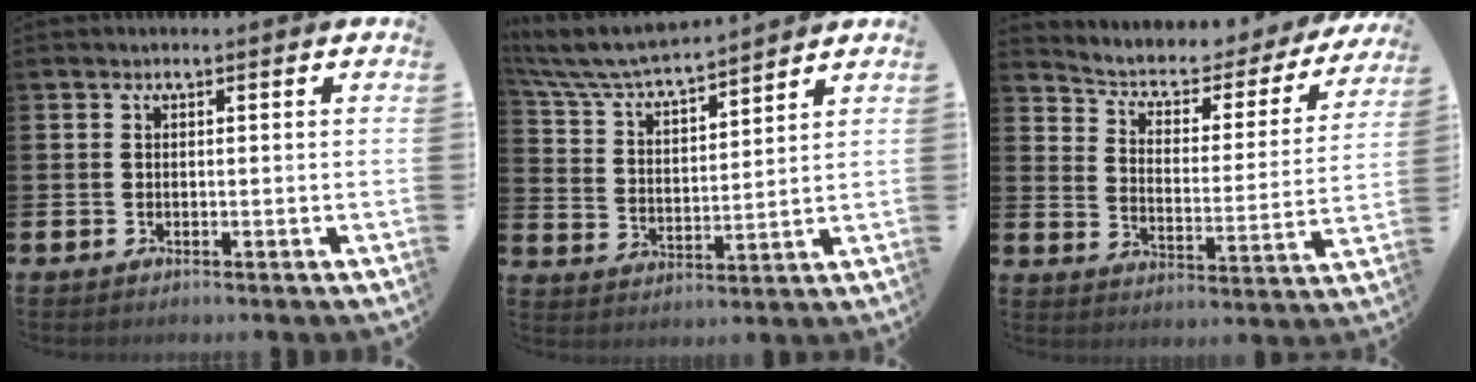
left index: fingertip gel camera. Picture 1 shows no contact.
{"total": 6.9, "force": [6.5, 0.8, 2.0], "torque": [-0.073, -0.047, 0.113]}
{"total": 4.8, "force": [4.2, 1.8, 1.6], "torque": [-0.062, -0.034, 0.063]}